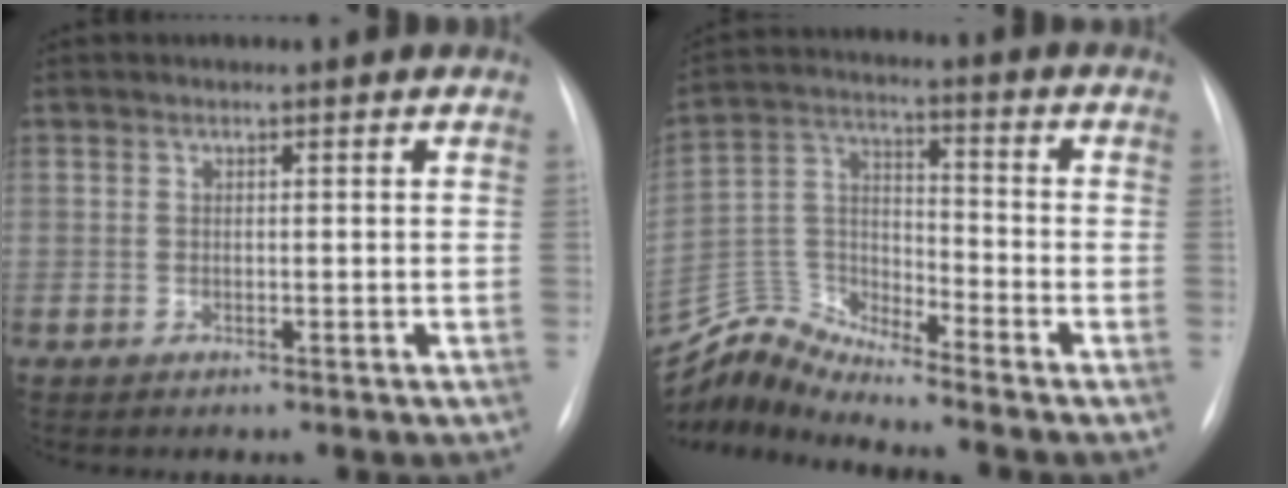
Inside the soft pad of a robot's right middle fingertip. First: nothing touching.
{"total": 10.0, "force": [-9.9, -1.0, 0.6], "torque": [-0.021, 0.024, -0.195]}